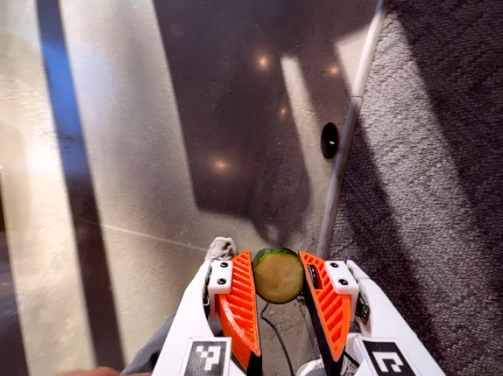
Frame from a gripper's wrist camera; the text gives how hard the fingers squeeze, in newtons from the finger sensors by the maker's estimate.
{"total": 6.6, "left": 6.2, "right": 7.0}